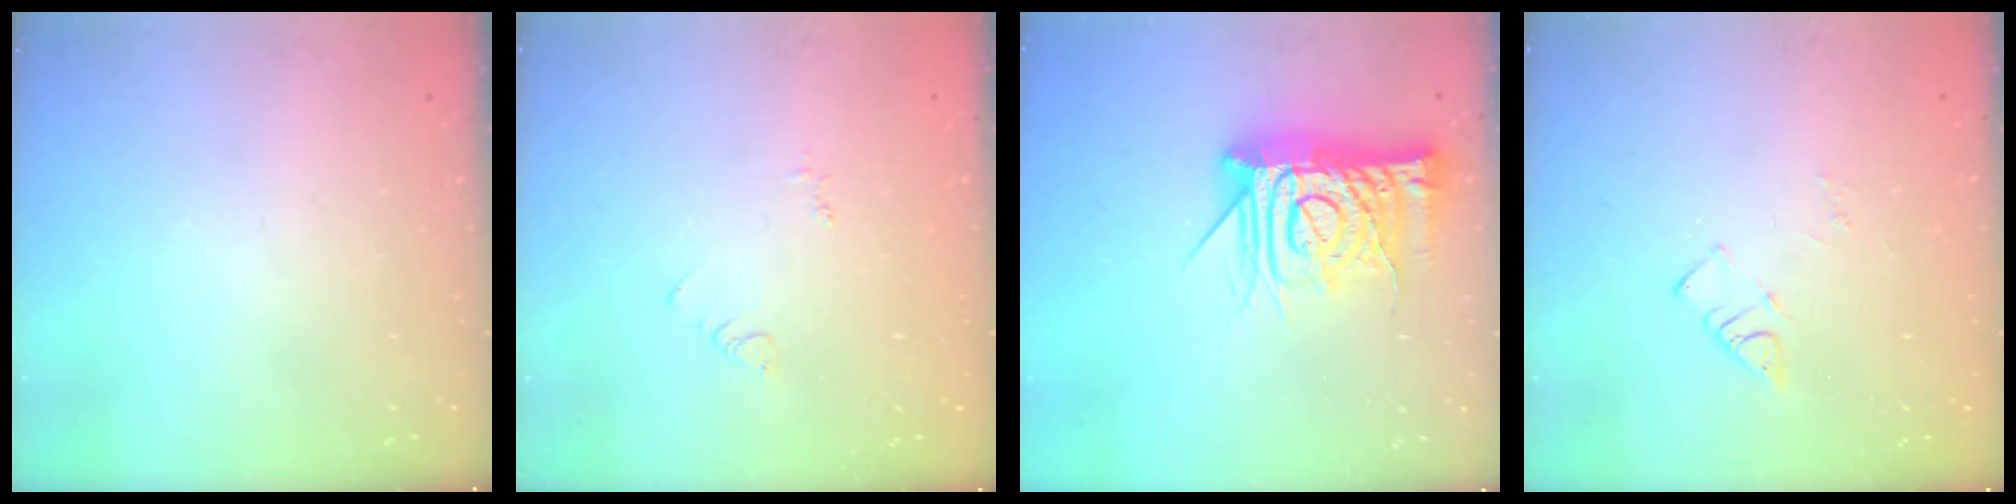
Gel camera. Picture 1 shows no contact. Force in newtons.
{"total": 2.9, "press": 2.9, "slide": 0.4}
{"total": 17.6, "press": 17.5, "slide": 1.7}
{"total": 4.1, "press": 4.0, "slide": 0.7}